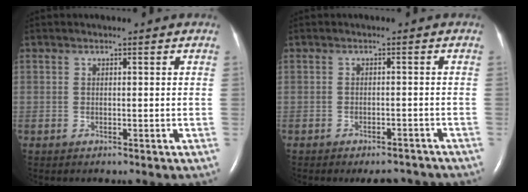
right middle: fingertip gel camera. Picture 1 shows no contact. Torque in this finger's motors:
{"motor_torque": [0.32, -0.32, 0.10, 0.03]}